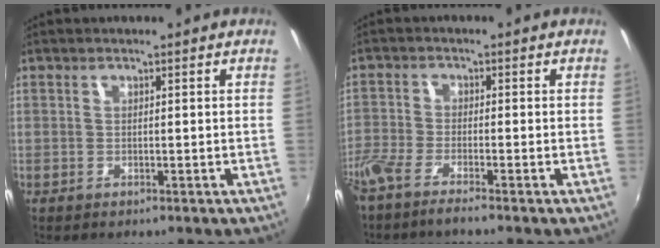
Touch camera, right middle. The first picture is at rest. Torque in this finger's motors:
{"motor_torque": [1.15, -0.99, 0.26, 0.21]}